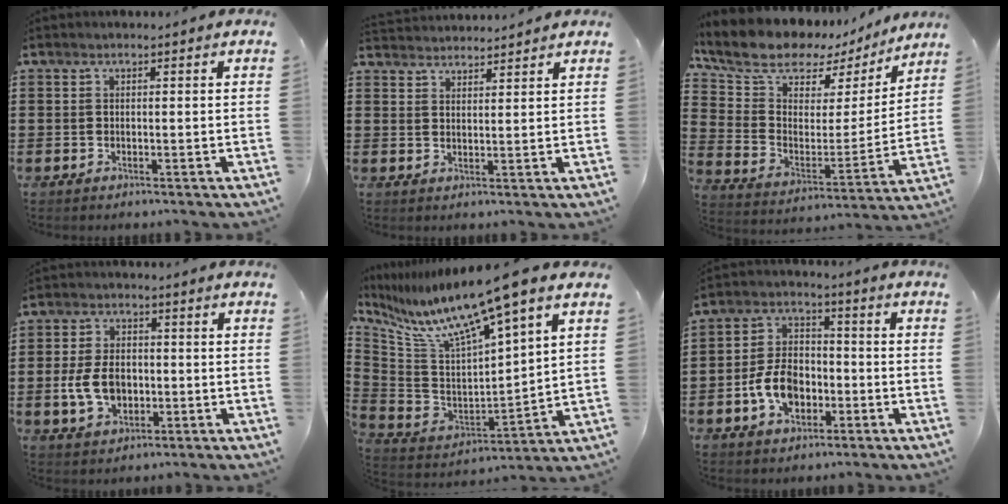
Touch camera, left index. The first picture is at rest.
{"total": 2.6, "force": [2.5, 0.0, -0.4], "torque": [-0.001, -0.008, 0.050]}
{"total": 10.2, "force": [8.6, 4.3, 3.4], "torque": [-0.096, -0.055, 0.151]}
{"total": 6.7, "force": [-1.2, 4.6, 4.8], "torque": [-0.109, -0.001, -0.029]}
{"total": 10.8, "force": [7.5, 0.2, 7.8], "torque": [-0.181, -0.055, 0.116]}
{"total": 8.1, "force": [-2.8, 5.6, 5.2], "torque": [-0.127, 0.010, -0.059]}